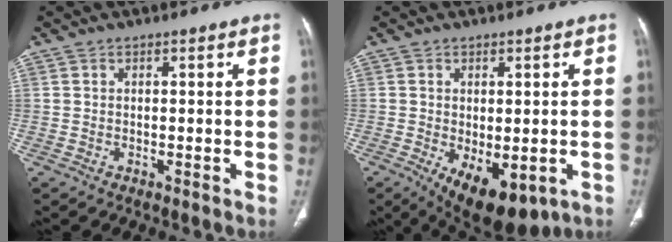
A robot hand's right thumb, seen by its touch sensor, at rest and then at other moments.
{"total": 11.4, "force": [-4.4, 5.8, 8.8], "torque": [-0.115, -0.007, -0.047]}